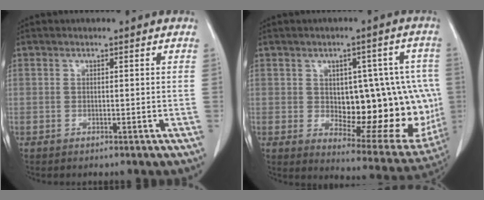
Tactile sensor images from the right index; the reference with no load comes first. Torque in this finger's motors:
{"motor_torque": [0.99, -0.47, 0.33, 0.06]}